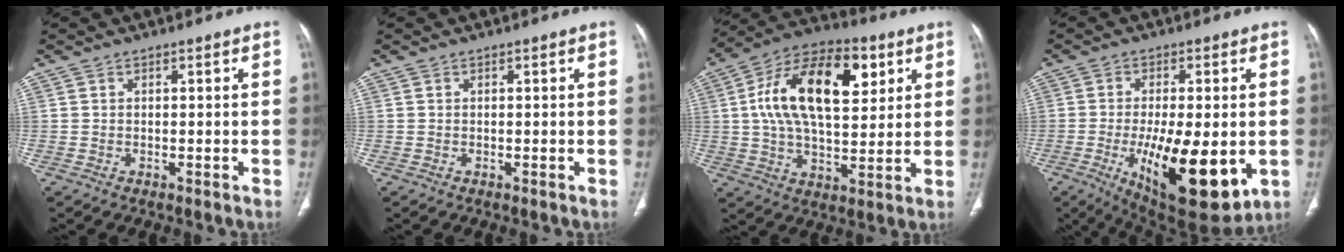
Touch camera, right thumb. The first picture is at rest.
{"total": 0.0}
{"total": 21.3, "force": [5.8, 11.2, 17.2], "torque": [-0.272, 0.002, 0.089]}
{"total": 18.8, "force": [-4.3, 6.9, 16.9], "torque": [-0.259, -0.023, -0.047]}